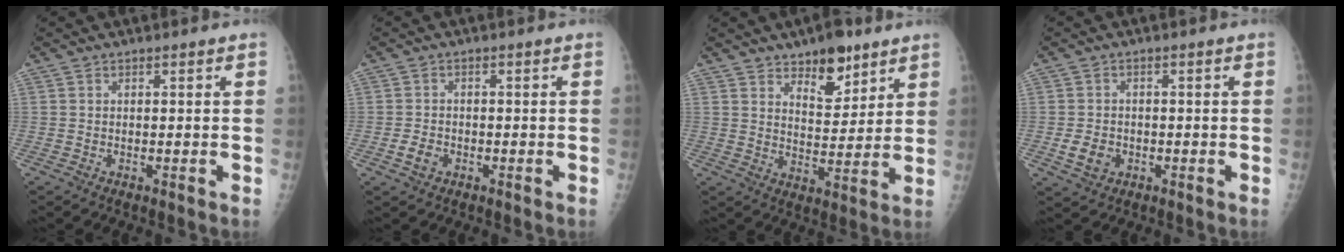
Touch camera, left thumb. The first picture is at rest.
{"total": 3.2, "force": [-1.3, 2.4, 1.7], "torque": [-0.028, 0.007, -0.022]}
{"total": 9.8, "force": [6.6, 4.7, 5.5], "torque": [-0.053, -0.044, 0.106]}
{"total": 4.1, "force": [-1.2, 3.2, 2.2], "torque": [-0.031, 0.003, -0.016]}